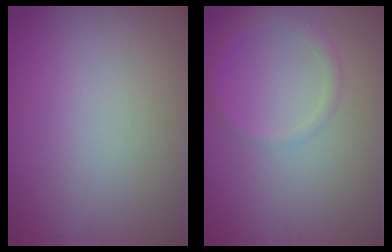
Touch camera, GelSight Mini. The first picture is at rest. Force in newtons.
{"total": 1.7, "press": 1.7, "slide": 0.1}